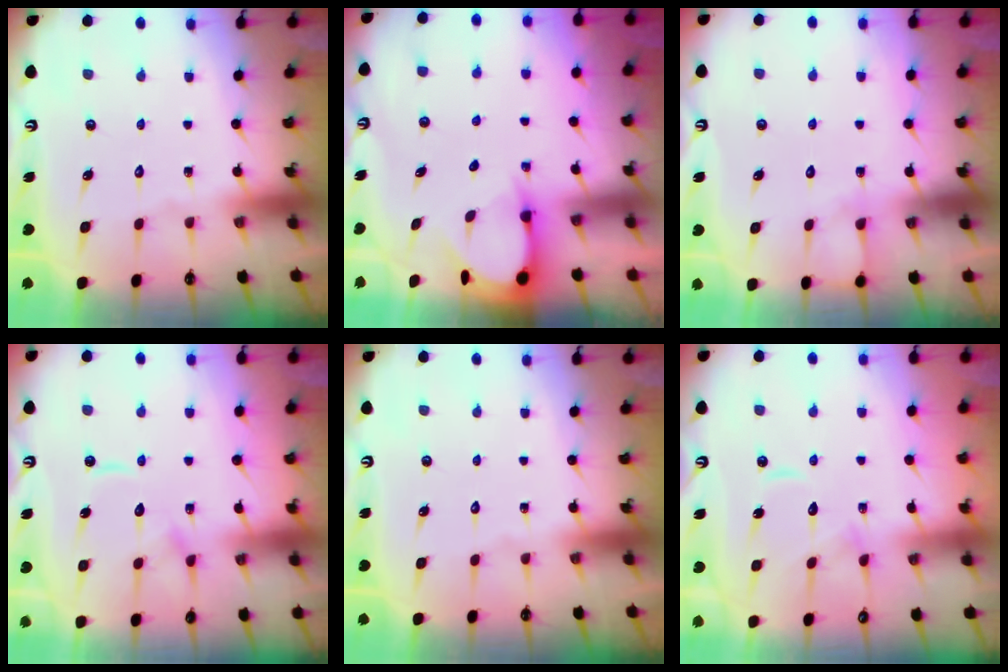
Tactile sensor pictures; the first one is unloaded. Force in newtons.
{"total": 3.6, "press": 3.5, "slide": 0.3}
{"total": 4.4, "press": 4.4, "slide": 0.5}
{"total": 10.8, "press": 10.8, "slide": 1.1}
{"total": 0.0}
{"total": 10.4, "press": 10.4, "slide": 1.1}